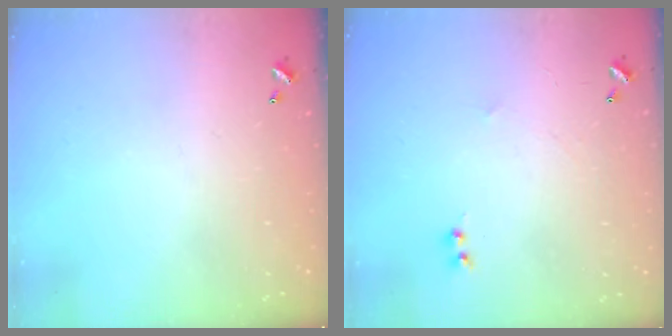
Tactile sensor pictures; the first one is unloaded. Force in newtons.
{"total": 1.1, "press": 0.9, "slide": 0.6}